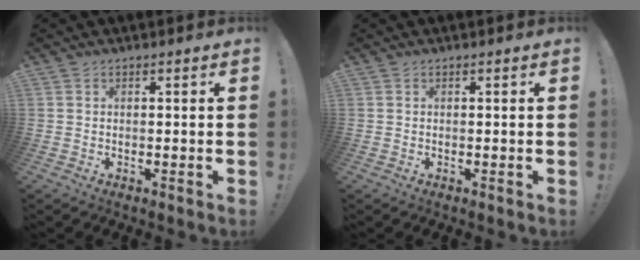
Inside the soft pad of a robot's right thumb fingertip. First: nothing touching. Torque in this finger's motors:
{"motor_torque": [-0.03, 0.01, 0.00, 0.00, 0.00]}